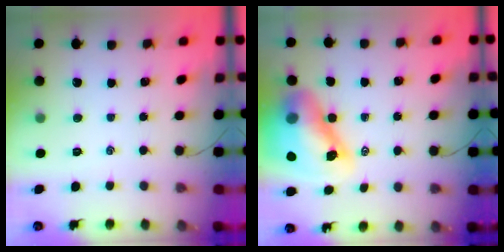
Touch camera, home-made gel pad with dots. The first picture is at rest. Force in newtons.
{"total": 16.0, "press": 15.3, "slide": 4.6}